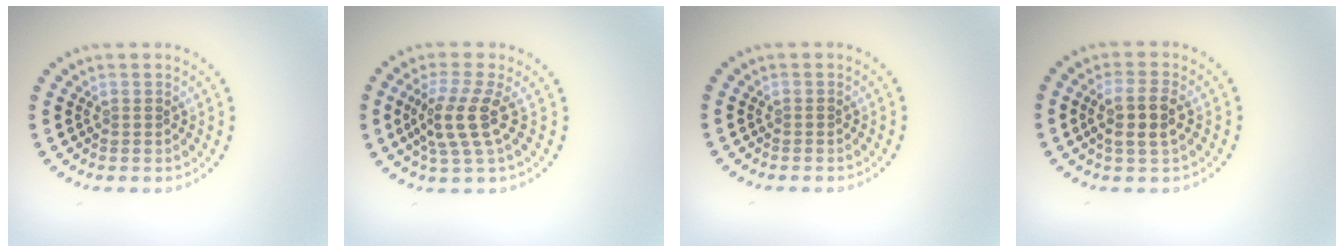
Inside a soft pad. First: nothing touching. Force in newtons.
{"total": 3.7, "press": 3.0, "slide": 2.0}
{"total": 0.0}
{"total": 3.0, "press": 2.7, "slide": 1.2}